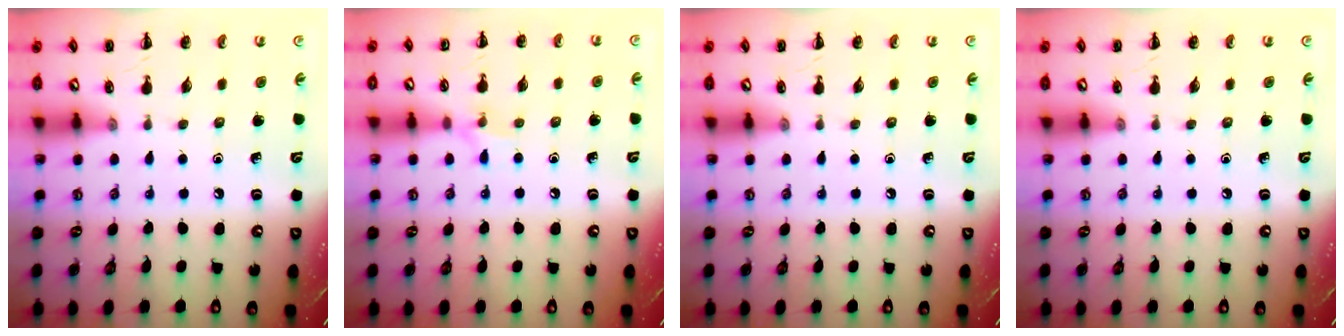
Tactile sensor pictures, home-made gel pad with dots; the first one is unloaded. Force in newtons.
{"total": 6.1, "press": 5.8, "slide": 1.9}
{"total": 0.0}
{"total": 0.0}